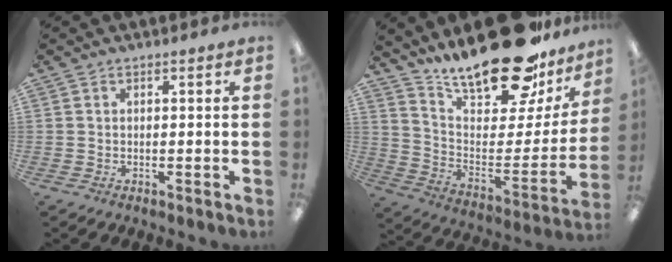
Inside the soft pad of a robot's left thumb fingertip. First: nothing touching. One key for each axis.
{"total": 25.4, "fx": 20.3, "fy": 8.3, "fz": 12.8, "tx": -0.189, "ty": -0.139, "tz": 0.342}